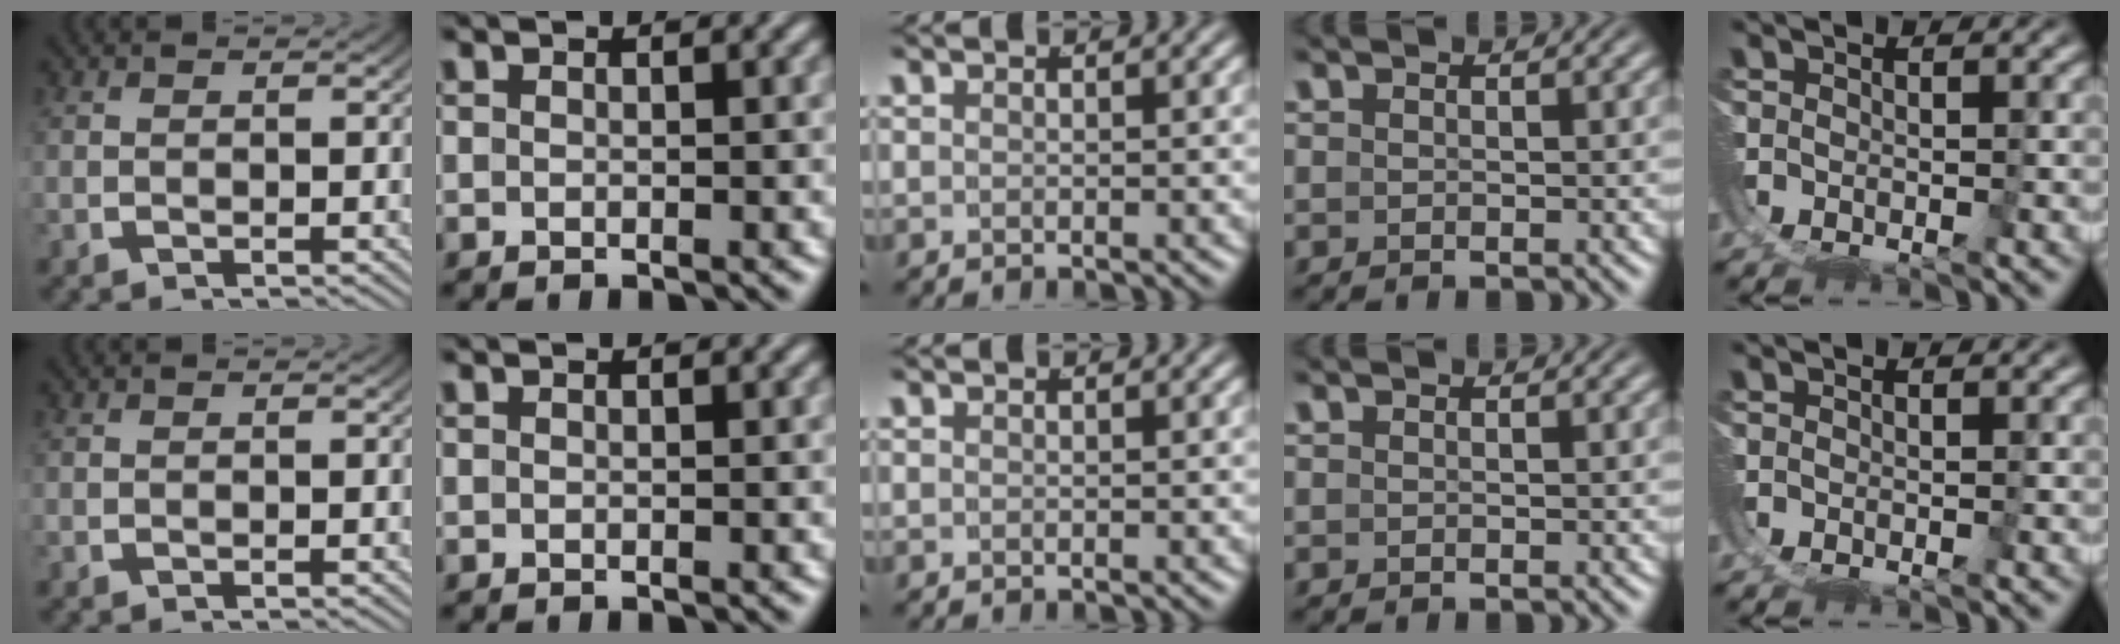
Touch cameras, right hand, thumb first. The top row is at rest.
{}